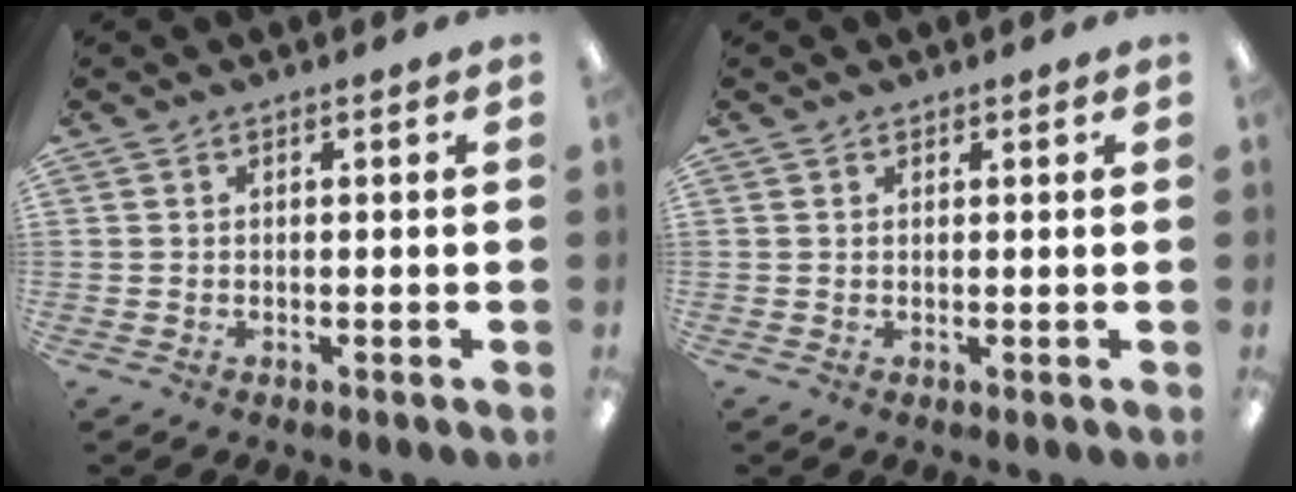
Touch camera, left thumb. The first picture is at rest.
{"total": 0.9, "force": [0.8, 0.5, -0.1], "torque": [0.009, -0.003, 0.013]}